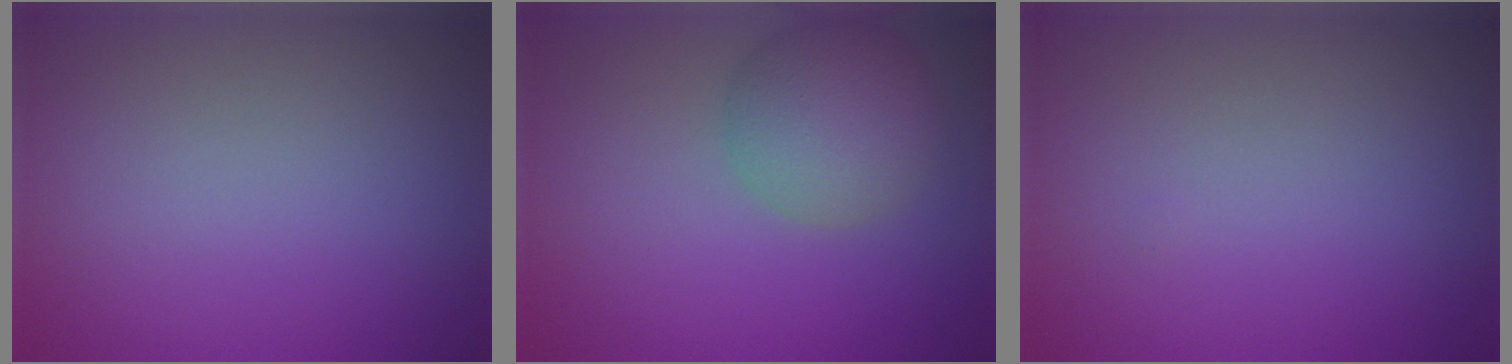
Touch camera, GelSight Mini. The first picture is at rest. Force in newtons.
{"total": 5.2, "press": 5.2, "slide": 0.3}
{"total": 0.0}